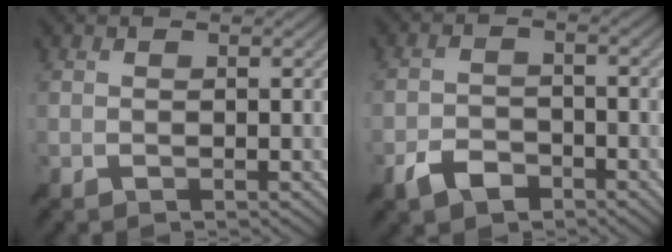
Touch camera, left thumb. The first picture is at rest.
{"total": 3.9, "force": [-2.7, 2.0, 1.9], "torque": [-0.036, -0.003, -0.061]}